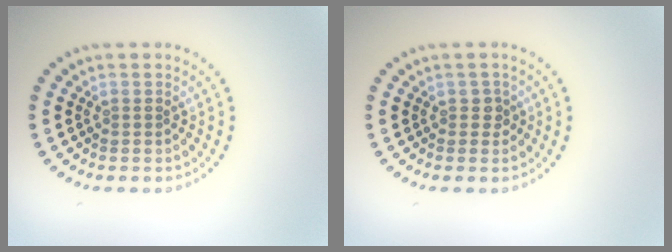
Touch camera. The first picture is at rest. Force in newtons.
{"total": 1.0, "press": 0.9, "slide": 0.4}